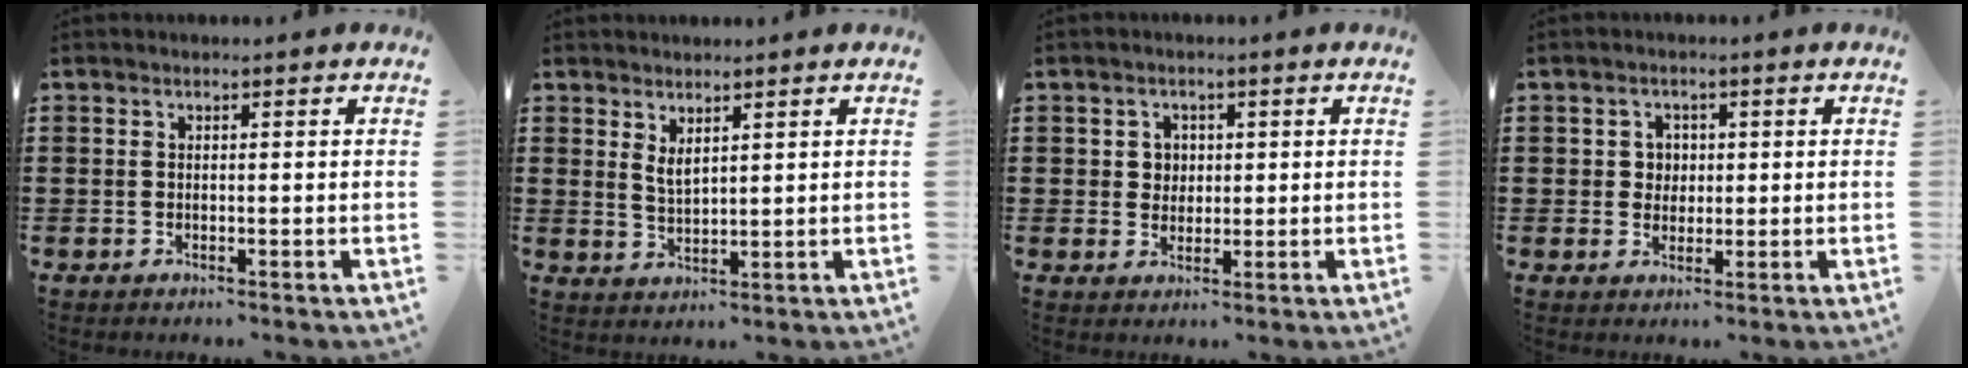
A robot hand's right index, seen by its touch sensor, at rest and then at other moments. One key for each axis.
{"total": 2.4, "fx": 1.7, "fy": 0.9, "fz": 1.5, "tx": -0.031, "ty": 0.003, "tz": 0.032}
{"total": 2.5, "fx": 0.6, "fy": 2.3, "fz": 0.8, "tx": -0.024, "ty": 0.011, "tz": 0.009}
{"total": 2.6, "fx": 0.3, "fy": 2.4, "fz": 0.9, "tx": -0.027, "ty": 0.010, "tz": 0.002}